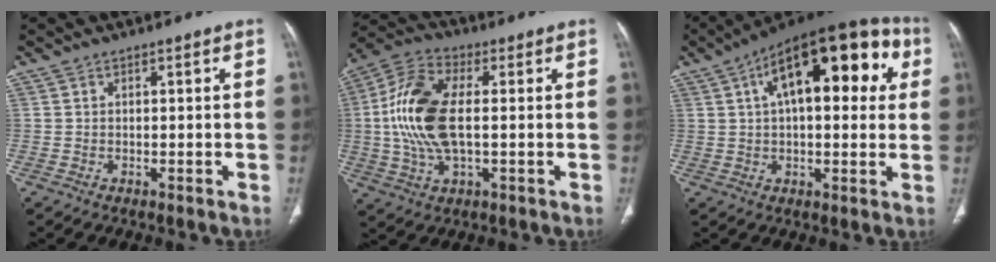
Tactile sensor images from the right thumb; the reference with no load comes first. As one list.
[{"total": 15.3, "force": [0.5, 7.4, 13.4], "torque": [-0.291, 0.015, 0.007]}, {"total": 23.4, "force": [7.3, 10.4, 19.6], "torque": [-0.263, 0.033, 0.102]}]